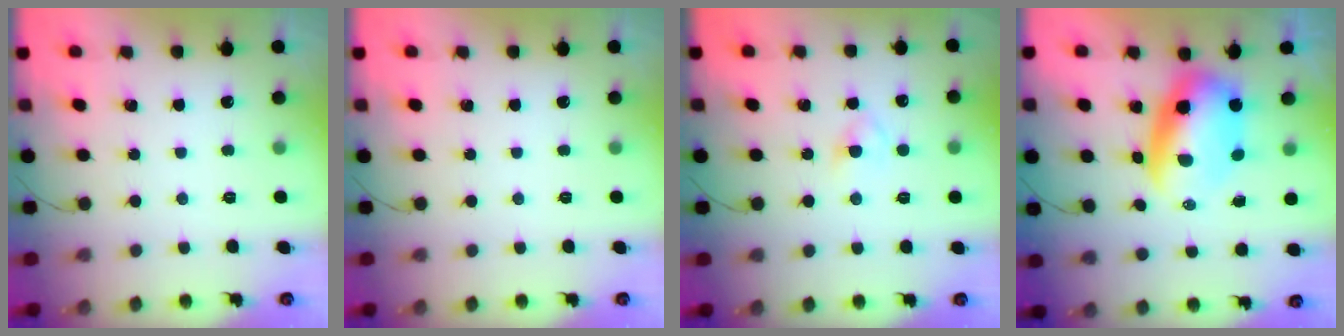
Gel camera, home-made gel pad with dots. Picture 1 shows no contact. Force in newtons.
{"total": 0.0}
{"total": 3.1, "press": 2.9, "slide": 1.2}
{"total": 9.0, "press": 8.7, "slide": 2.2}